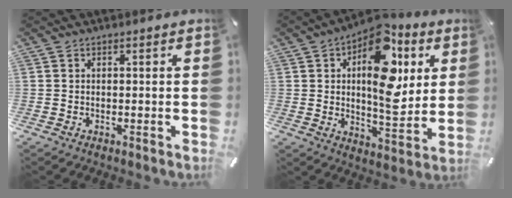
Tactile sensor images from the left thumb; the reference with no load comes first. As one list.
[{"total": 18.9, "force": [5.6, 10.0, 15.1], "torque": [-0.219, -0.032, 0.090]}]